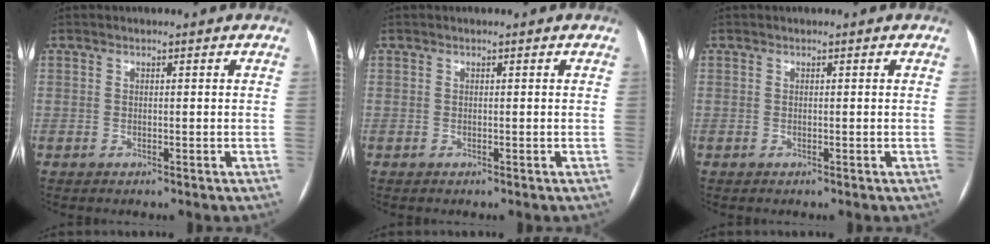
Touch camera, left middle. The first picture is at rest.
{"total": 0.0}
{"total": 0.0}